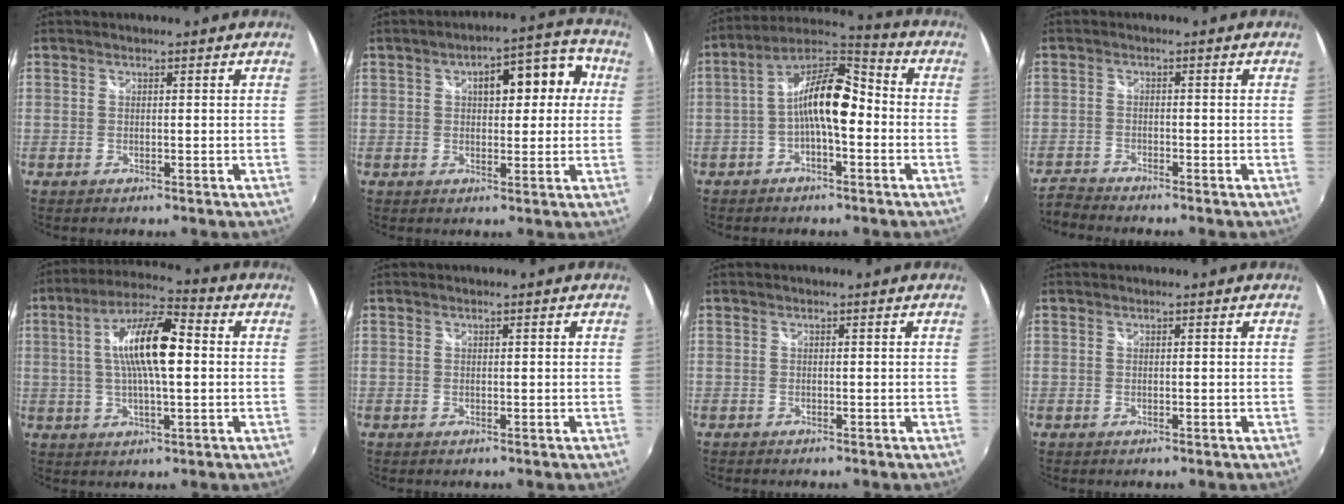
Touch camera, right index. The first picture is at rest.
{"total": 9.8, "force": [2.0, 4.8, 8.3], "torque": [-0.126, 0.029, 0.030]}
{"total": 11.5, "force": [-1.8, 4.2, 10.5], "torque": [-0.197, 0.029, -0.040]}
{"total": 3.0, "force": [-3.0, 0.0, 0.1], "torque": [-0.014, -0.013, -0.064]}
{"total": 13.2, "force": [1.5, 3.6, 12.6], "torque": [-0.232, 0.016, 0.020]}
{"total": 0.0}
{"total": 0.6, "force": [-0.5, 0.2, 0.0], "torque": [-0.002, -0.004, -0.012]}
{"total": 0.0}